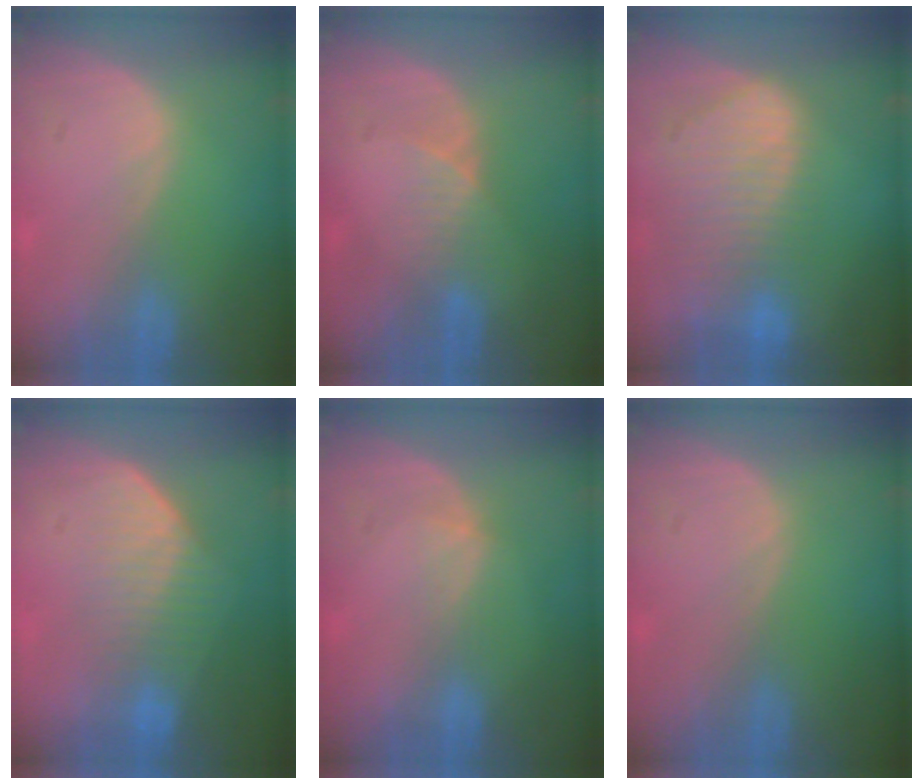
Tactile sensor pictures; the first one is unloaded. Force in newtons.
{"total": 3.0, "press": 2.6, "slide": 1.5}
{"total": 10.3, "press": 8.7, "slide": 5.6}
{"total": 7.1, "press": 6.2, "slide": 3.3}
{"total": 2.1, "press": 1.7, "slide": 1.2}
{"total": 0.0}